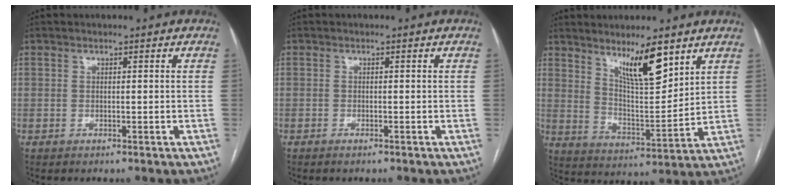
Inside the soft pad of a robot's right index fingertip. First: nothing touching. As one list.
[{"total": 0.6, "force": [-0.5, -0.2, 0.2], "torque": [-0.006, -0.002, -0.007]}, {"total": 9.9, "force": [6.8, 1.4, 7.0], "torque": [-0.127, -0.010, 0.128]}]